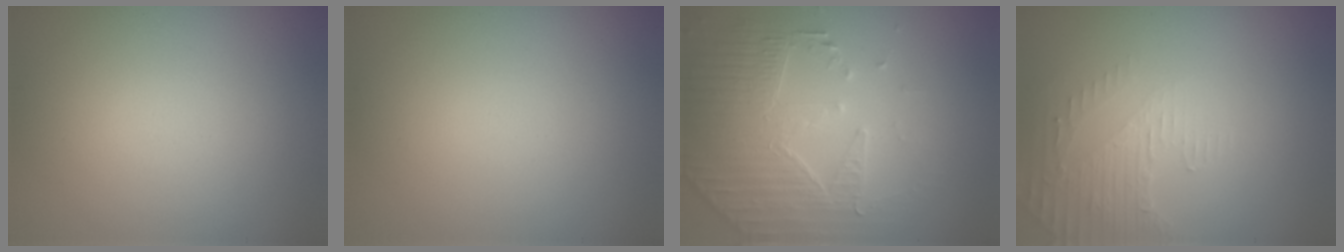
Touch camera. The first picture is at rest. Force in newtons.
{"total": 0.0}
{"total": 4.4, "press": 4.2, "slide": 1.4}
{"total": 2.6, "press": 2.5, "slide": 0.7}